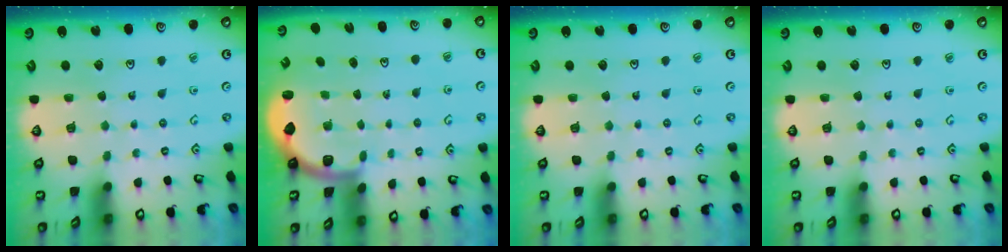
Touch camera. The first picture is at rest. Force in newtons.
{"total": 1.9, "press": 1.8, "slide": 0.5}
{"total": 0.0}
{"total": 0.0}